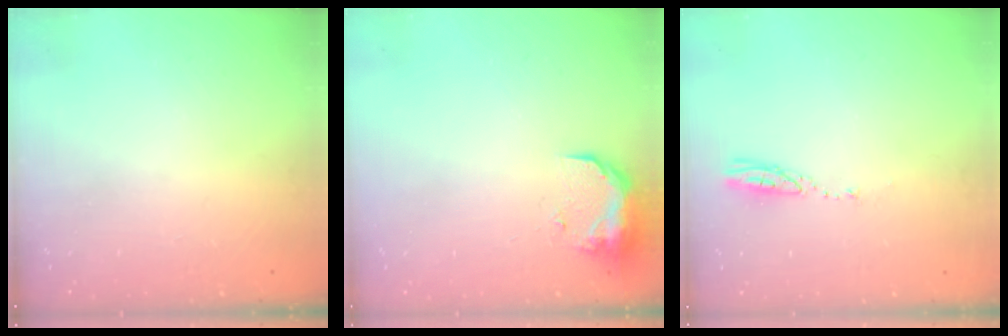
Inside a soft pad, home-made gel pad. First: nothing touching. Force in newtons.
{"total": 9.9, "press": 9.4, "slide": 3.1}
{"total": 3.5, "press": 3.5, "slide": 0.3}